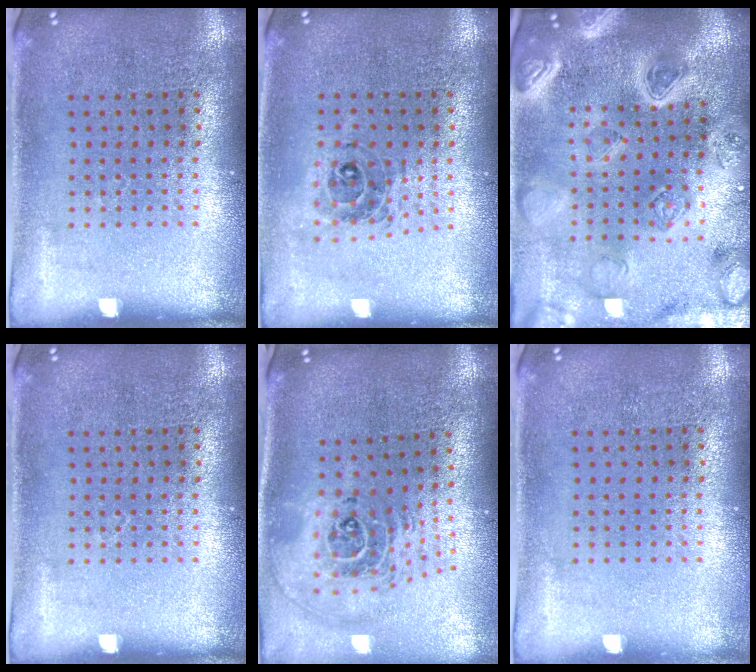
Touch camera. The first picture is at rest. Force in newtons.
{"total": 0.7, "press": 0.7, "slide": 0.0}
{"total": 4.8, "press": 4.1, "slide": 2.4}
{"total": 0.0}
{"total": 2.5, "press": 1.8, "slide": 1.6}
{"total": 0.0}